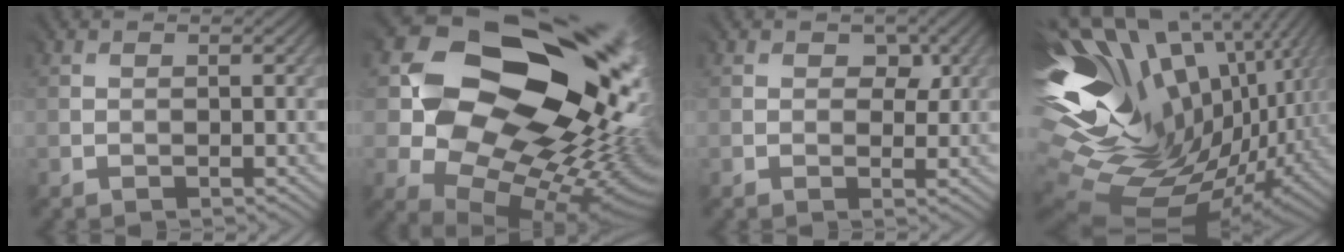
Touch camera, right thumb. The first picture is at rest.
{"total": 20.0, "force": [5.2, 14.7, 12.4], "torque": [-0.234, -0.020, 0.113]}
{"total": 2.6, "force": [1.2, 1.7, 1.5], "torque": [-0.018, -0.003, 0.019]}
{"total": 18.1, "force": [0.5, 11.6, 14.0], "torque": [-0.293, -0.027, 0.040]}